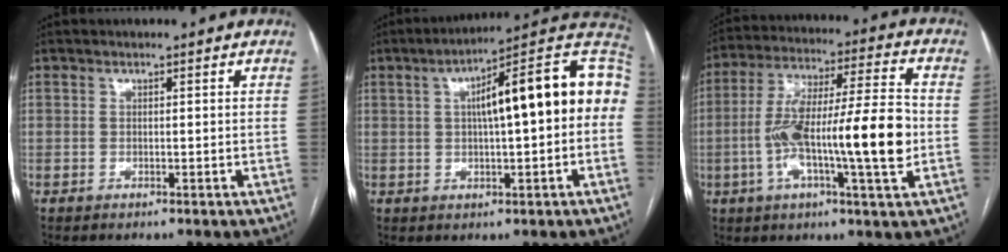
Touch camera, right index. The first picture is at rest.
{"total": 17.4, "force": [2.2, 3.2, 16.9], "torque": [-0.248, 0.051, 0.030]}
{"total": 18.4, "force": [-3.1, 1.7, 18.0], "torque": [-0.317, 0.012, -0.052]}